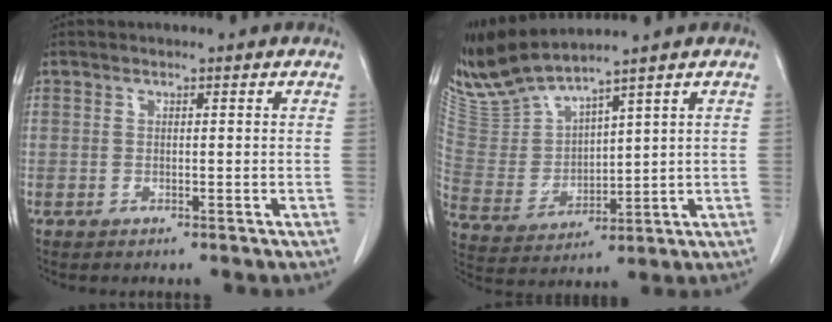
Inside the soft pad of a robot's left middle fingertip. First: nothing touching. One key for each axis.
{"total": 9.2, "fx": 8.6, "fy": -0.2, "fz": 3.2, "tx": -0.084, "ty": -0.001, "tz": 0.188}